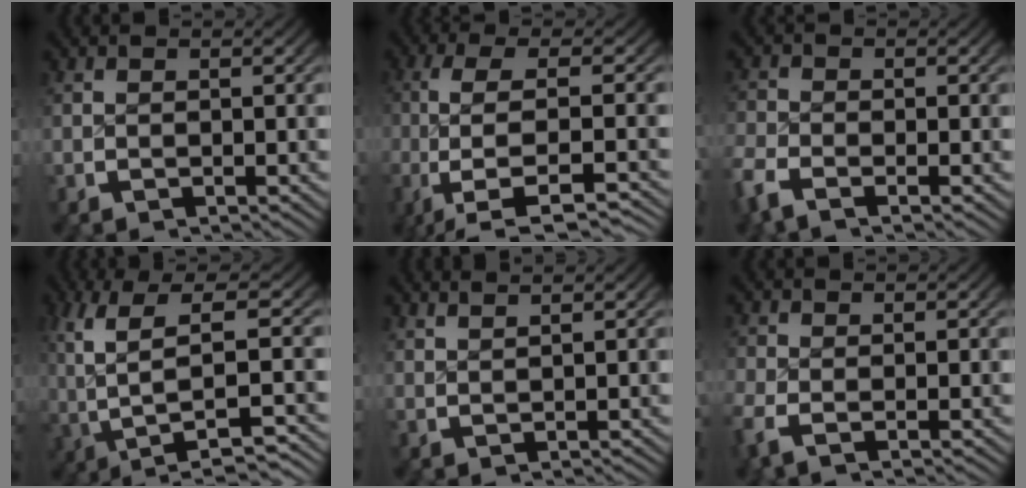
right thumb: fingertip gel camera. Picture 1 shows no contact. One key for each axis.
{"total": 9.1, "fx": -1.6, "fy": 4.1, "fz": 7.9, "tx": -0.182, "ty": -0.021, "tz": -0.008}
{"total": 2.6, "fx": -1.9, "fy": 1.4, "fz": 1.3, "tx": -0.032, "ty": -0.007, "tz": -0.040}
{"total": 9.6, "fx": 0.9, "fy": 4.2, "fz": 8.6, "tx": -0.169, "ty": -0.009, "tz": 0.029}
{"total": 1.9, "fx": 1.8, "fy": -0.1, "fz": 0.6, "tx": -0.005, "ty": 0.006, "tz": 0.036}
{"total": 1.9, "fx": -0.9, "fy": 0.9, "fz": 1.3, "tx": -0.040, "ty": -0.010, "tz": -0.015}